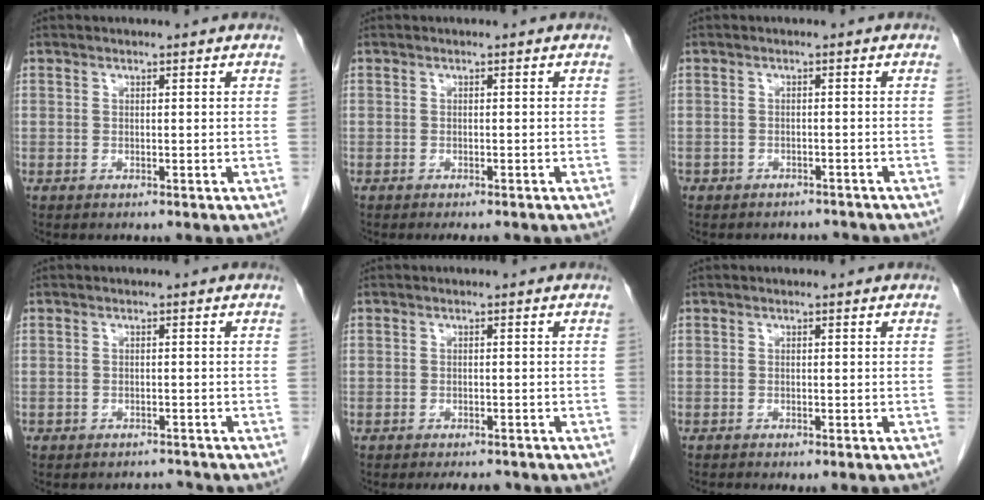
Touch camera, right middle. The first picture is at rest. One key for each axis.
{"total": 2.0, "fx": -1.6, "fy": 0.6, "fz": 1.0, "tx": -0.010, "ty": -0.004, "tz": -0.018}
{"total": 4.9, "fx": -4.3, "fy": 2.2, "fz": 0.5, "tx": -0.004, "ty": 0.011, "tz": -0.054}
{"total": 2.4, "fx": -2.3, "fy": 0.6, "fz": -0.5, "tx": 0.010, "ty": -0.003, "tz": -0.034}
{"total": 4.3, "fx": -3.8, "fy": 1.5, "fz": 1.5, "tx": -0.013, "ty": -0.004, "tz": -0.048}
{"total": 4.1, "fx": -3.6, "fy": 0.5, "fz": 1.9, "tx": -0.017, "ty": -0.007, "tz": -0.047}